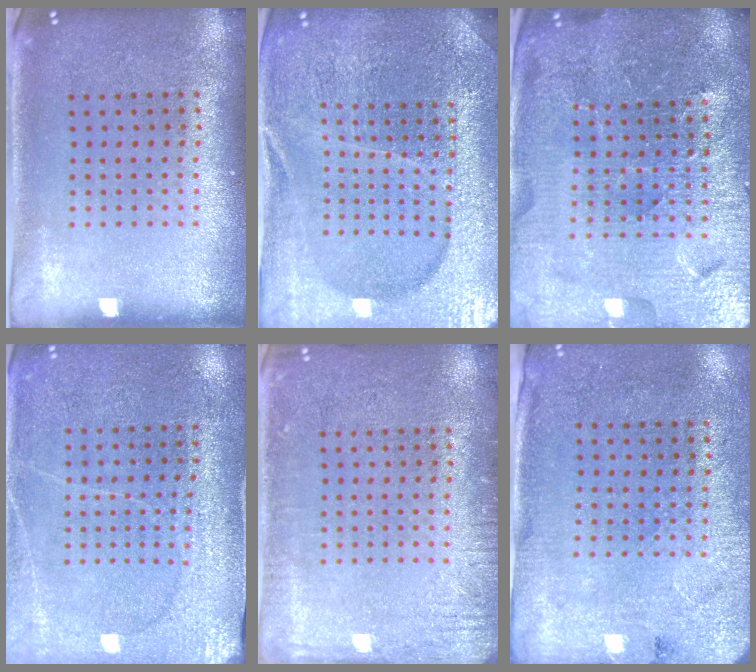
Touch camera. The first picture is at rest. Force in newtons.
{"total": 5.0, "press": 4.6, "slide": 1.9}
{"total": 5.4, "press": 5.0, "slide": 2.2}
{"total": 2.9, "press": 2.8, "slide": 0.4}
{"total": 2.3, "press": 2.2, "slide": 0.3}
{"total": 2.7, "press": 2.2, "slide": 1.6}